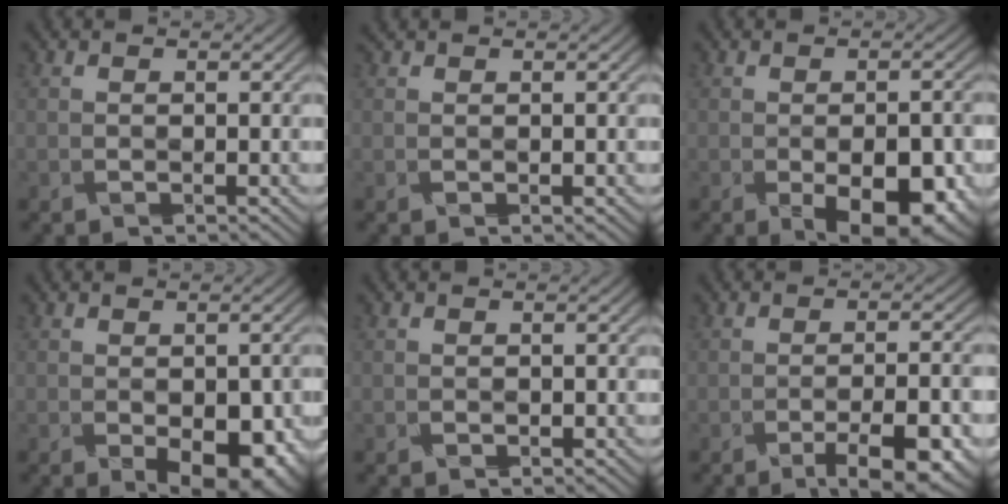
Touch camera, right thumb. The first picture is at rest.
{"total": 1.1, "force": [0.9, 0.3, 0.7], "torque": [-0.012, -0.001, 0.019]}
{"total": 9.7, "force": [-4.0, 4.2, 7.8], "torque": [-0.099, -0.011, -0.043]}
{"total": 9.1, "force": [-3.3, 5.0, 6.9], "torque": [-0.081, -0.022, -0.017]}
{"total": 0.0}
{"total": 7.8, "force": [-3.9, 2.1, 6.4], "torque": [-0.084, -0.006, -0.044]}